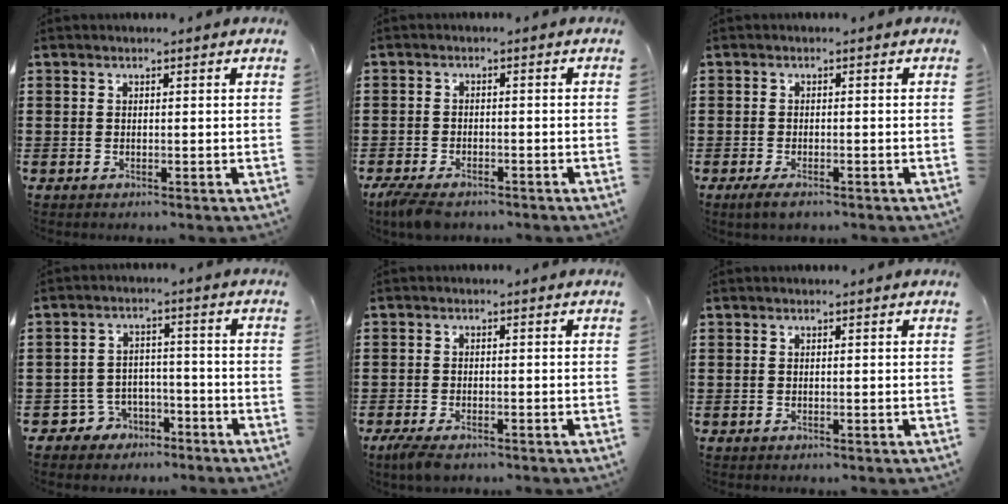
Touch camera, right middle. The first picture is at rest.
{"total": 3.0, "force": [-2.6, 1.0, 1.2], "torque": [-0.044, -0.006, -0.057]}
{"total": 1.6, "force": [-1.1, 0.5, 1.1], "torque": [-0.029, -0.006, -0.023]}
{"total": 4.3, "force": [-3.5, 2.5, 0.2], "torque": [-0.025, 0.006, -0.075]}
{"total": 2.2, "force": [-1.8, 0.7, 1.1], "torque": [-0.036, -0.004, -0.039]}
{"total": 0.0}